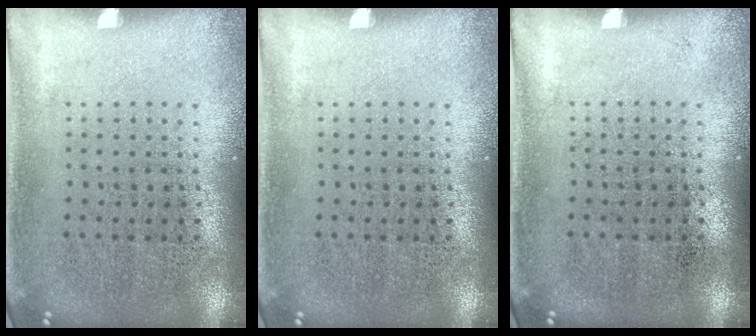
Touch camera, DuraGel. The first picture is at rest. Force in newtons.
{"total": 0.0}
{"total": 0.0}